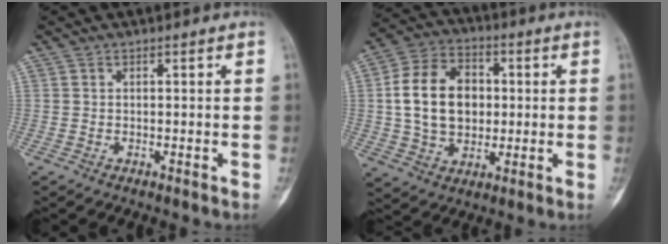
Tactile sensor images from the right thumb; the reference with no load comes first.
{"total": 15.1, "force": [1.1, 11.1, 10.1], "torque": [-0.154, 0.016, 0.018]}